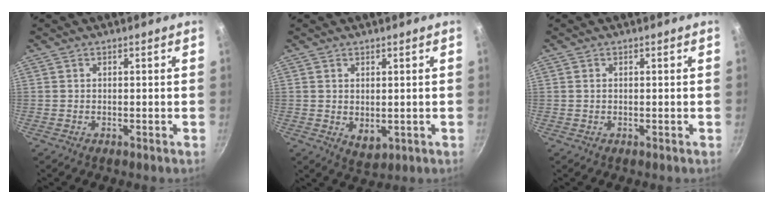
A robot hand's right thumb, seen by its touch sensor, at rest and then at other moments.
{"total": 3.5, "force": [0.5, 2.3, 2.6], "torque": [-0.038, -0.014, 0.014]}
{"total": 0.6, "force": [0.1, 0.4, 0.4], "torque": [-0.008, 0.001, 0.003]}